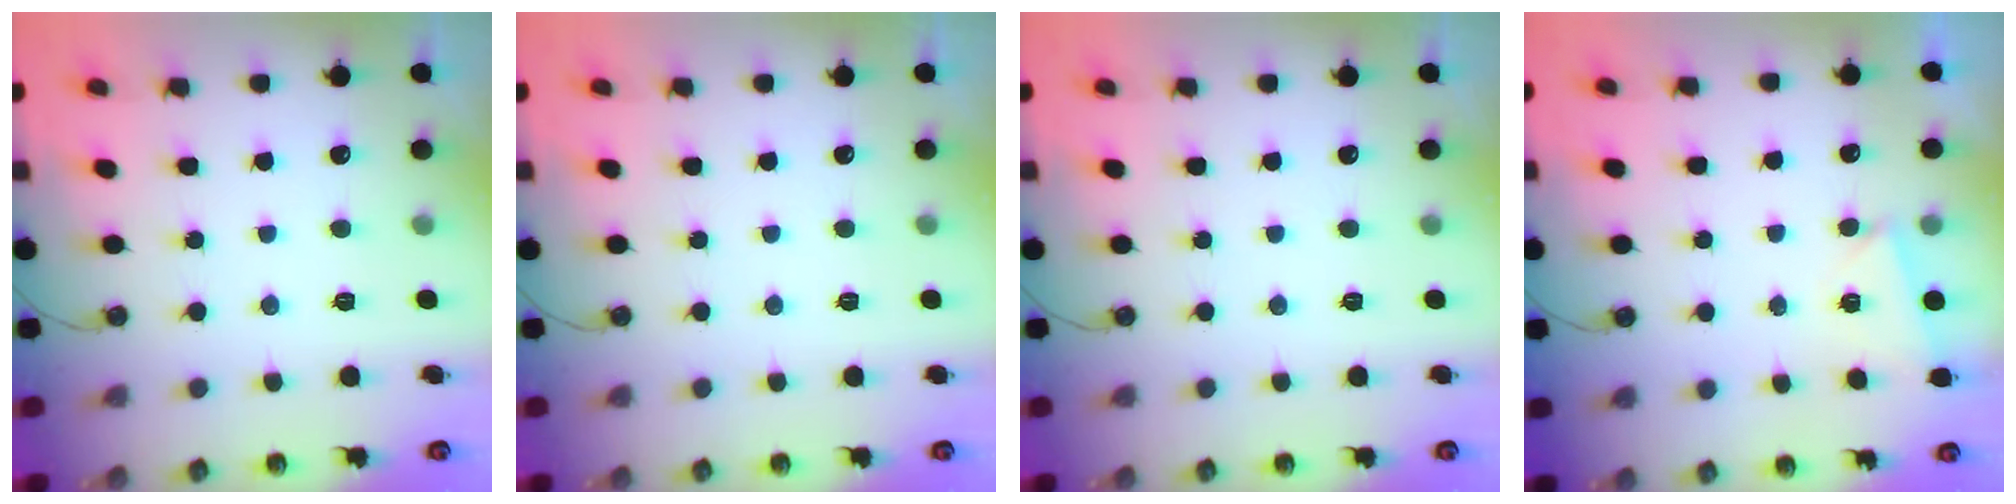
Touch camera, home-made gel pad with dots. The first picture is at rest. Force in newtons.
{"total": 0.0}
{"total": 0.0}
{"total": 3.5, "press": 2.7, "slide": 2.1}